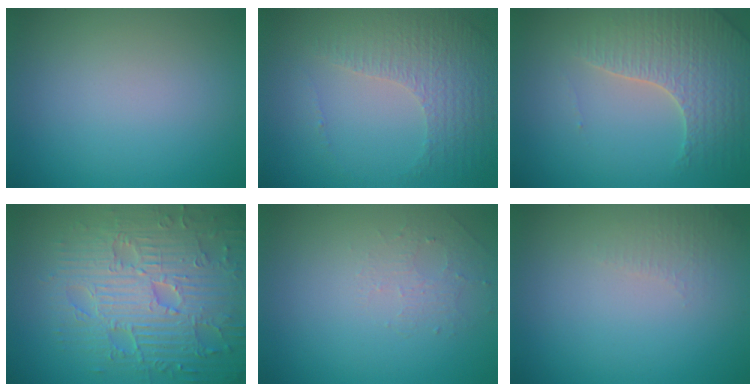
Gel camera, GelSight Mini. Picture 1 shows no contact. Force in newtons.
{"total": 4.3, "press": 3.0, "slide": 3.1}
{"total": 3.9, "press": 3.9, "slide": 0.6}
{"total": 9.4, "press": 6.8, "slide": 6.5}
{"total": 1.3, "press": 0.7, "slide": 1.2}
{"total": 1.4, "press": 1.3, "slide": 0.4}